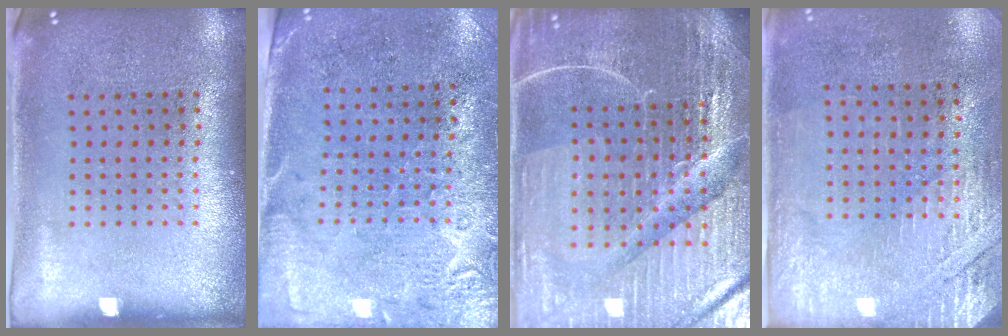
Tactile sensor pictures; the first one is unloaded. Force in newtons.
{"total": 2.7, "press": 2.4, "slide": 1.2}
{"total": 5.5, "press": 5.1, "slide": 2.1}
{"total": 2.8, "press": 2.4, "slide": 1.4}